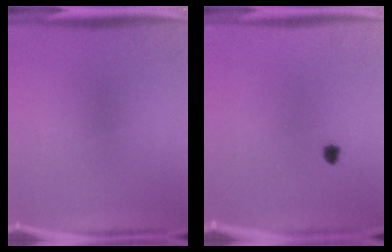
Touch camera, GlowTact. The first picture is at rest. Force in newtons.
{"total": 1.1}